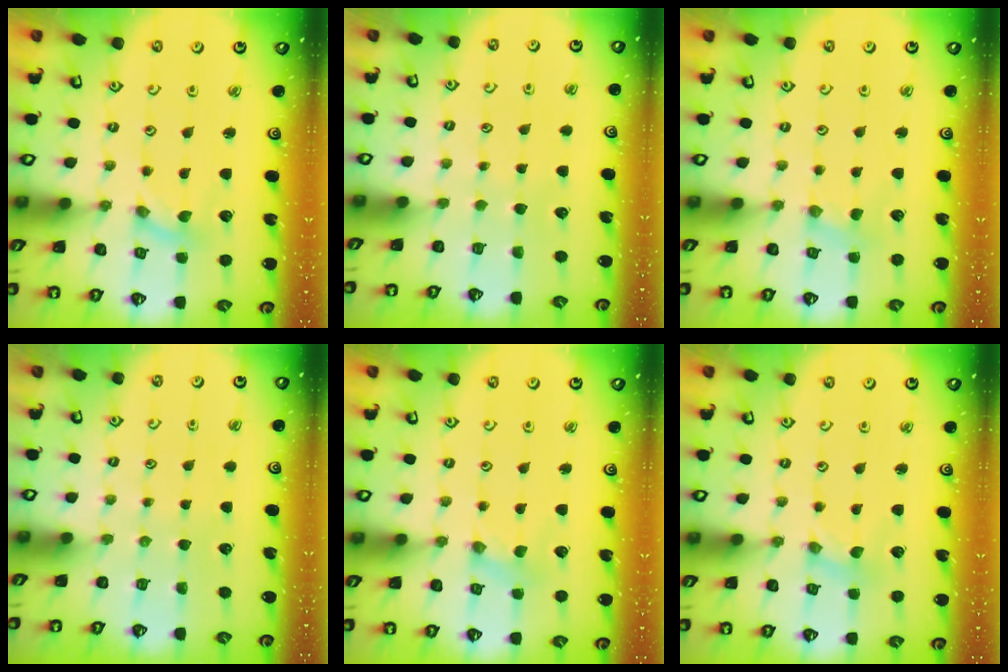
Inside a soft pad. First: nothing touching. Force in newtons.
{"total": 0.6, "press": 0.6, "slide": 0.1}
{"total": 1.8, "press": 1.7, "slide": 0.4}
{"total": 0.0}
{"total": 0.8, "press": 0.8, "slide": 0.2}
{"total": 0.0}